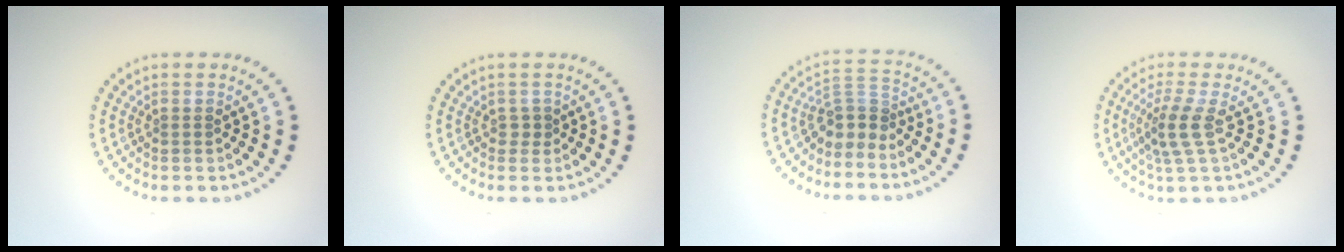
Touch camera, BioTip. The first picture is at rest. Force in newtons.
{"total": 0.6, "press": 0.6, "slide": 0.2}
{"total": 2.8, "press": 2.1, "slide": 1.8}
{"total": 2.9, "press": 2.4, "slide": 1.7}